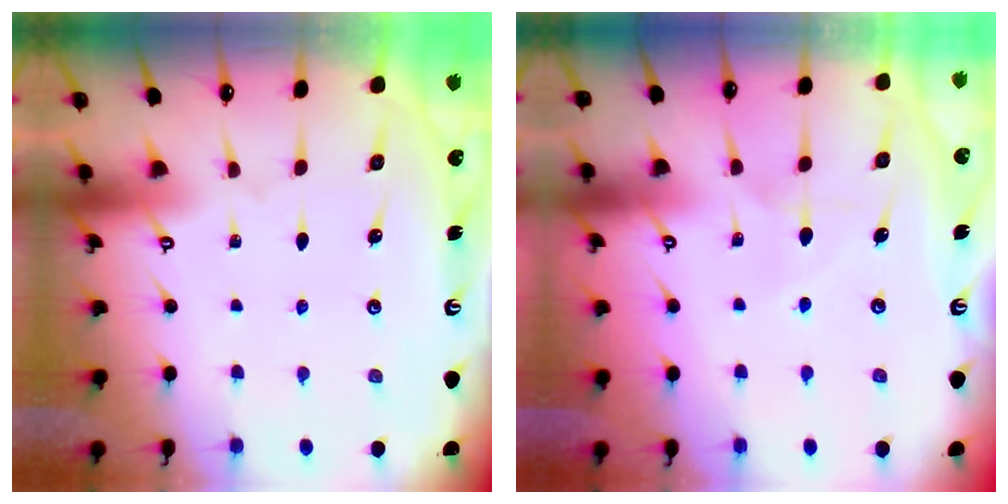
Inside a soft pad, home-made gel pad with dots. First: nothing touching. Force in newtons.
{"total": 6.1, "press": 6.1, "slide": 0.3}